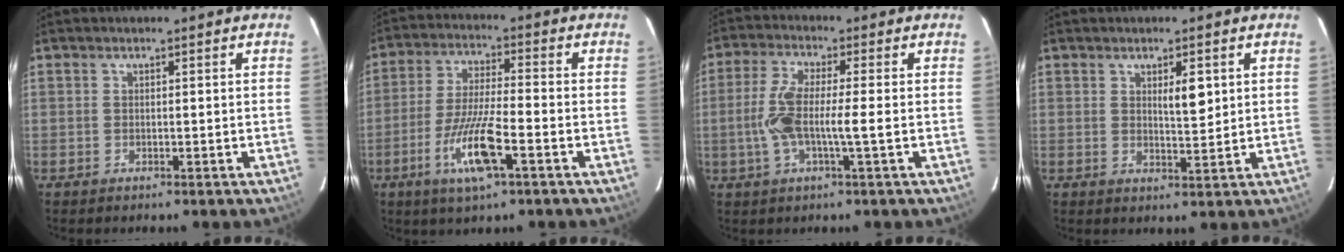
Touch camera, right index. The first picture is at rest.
{"total": 10.6, "force": [-4.5, 1.0, 9.5], "torque": [-0.187, -0.015, -0.082]}
{"total": 7.6, "force": [-1.0, 0.6, 7.5], "torque": [-0.160, 0.005, -0.025]}
{"total": 3.6, "force": [1.3, 0.9, 3.2], "torque": [-0.050, -0.004, 0.022]}